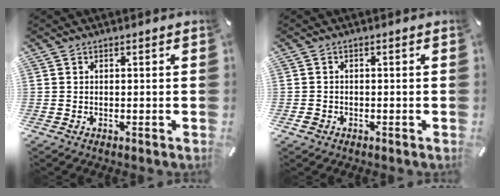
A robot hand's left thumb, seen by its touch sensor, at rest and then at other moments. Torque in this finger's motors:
{"motor_torque": [-0.04, -0.07, -0.05, 0.01, 0.00]}